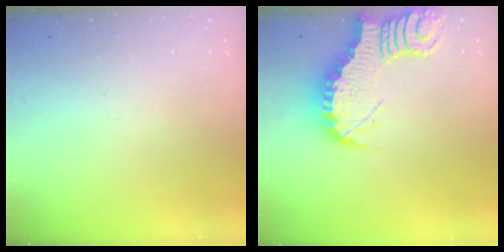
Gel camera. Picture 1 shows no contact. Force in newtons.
{"total": 3.4, "press": 3.3, "slide": 0.5}